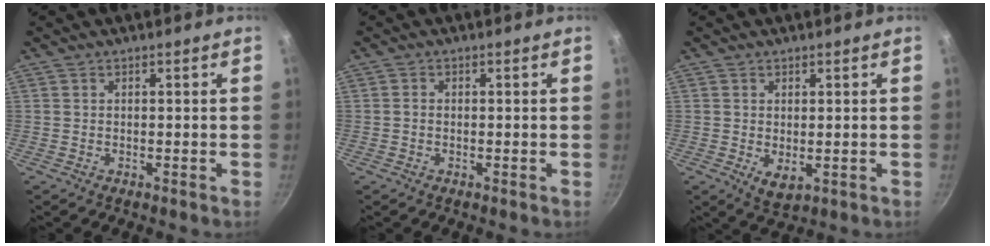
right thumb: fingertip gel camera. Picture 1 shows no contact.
{"total": 0.8, "force": [-0.1, 0.6, 0.6], "torque": [-0.010, 0.004, -0.003]}
{"total": 3.6, "force": [0.1, 2.2, 2.9], "torque": [-0.045, -0.015, 0.006]}